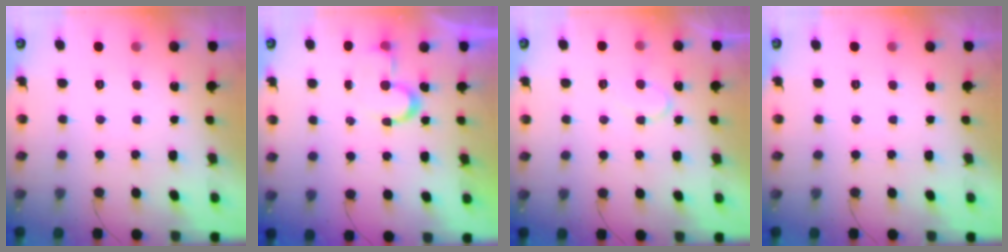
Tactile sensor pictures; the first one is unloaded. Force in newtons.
{"total": 5.6, "press": 5.5, "slide": 0.4}
{"total": 6.2, "press": 6.1, "slide": 0.5}
{"total": 0.0}